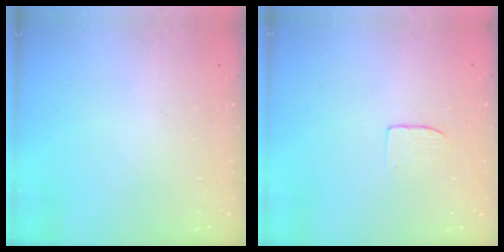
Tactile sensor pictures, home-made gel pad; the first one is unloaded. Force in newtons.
{"total": 3.7, "press": 3.7, "slide": 0.2}